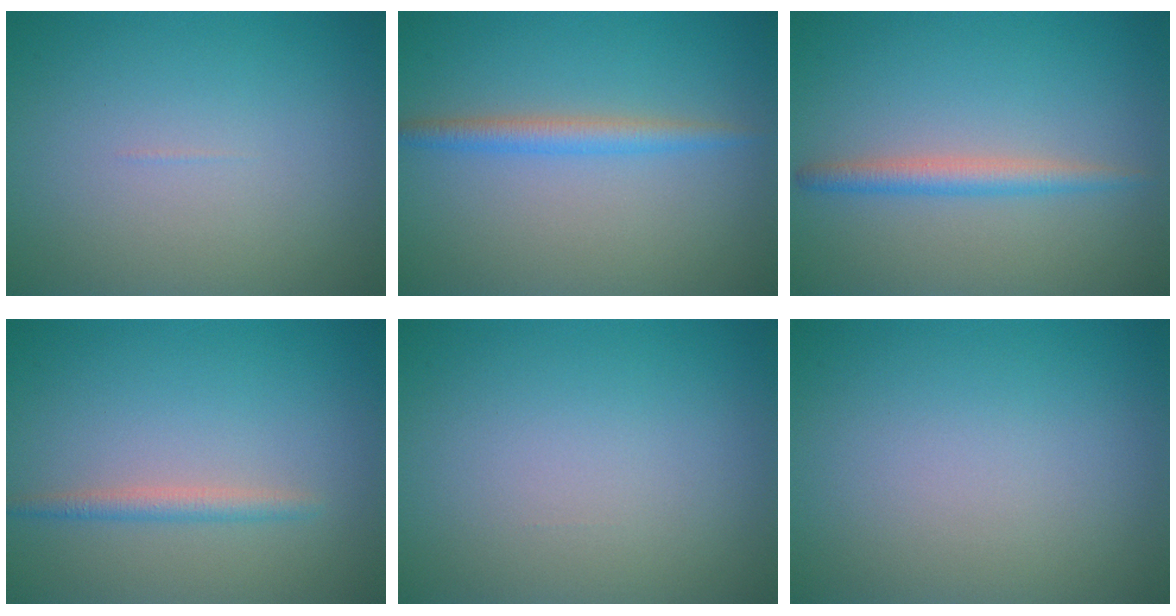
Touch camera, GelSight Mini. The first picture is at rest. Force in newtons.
{"total": 2.2, "press": 2.2, "slide": 0.1}
{"total": 2.2, "press": 2.2, "slide": 0.1}
{"total": 1.5, "press": 1.5, "slide": 0.0}
{"total": 0.0}
{"total": 0.0}